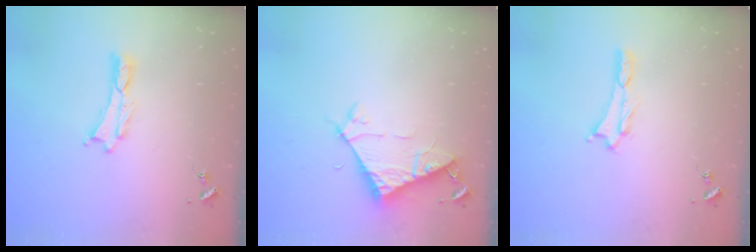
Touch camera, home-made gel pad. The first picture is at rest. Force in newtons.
{"total": 7.1, "press": 7.1, "slide": 0.6}
{"total": 0.7, "press": 0.7, "slide": 0.3}